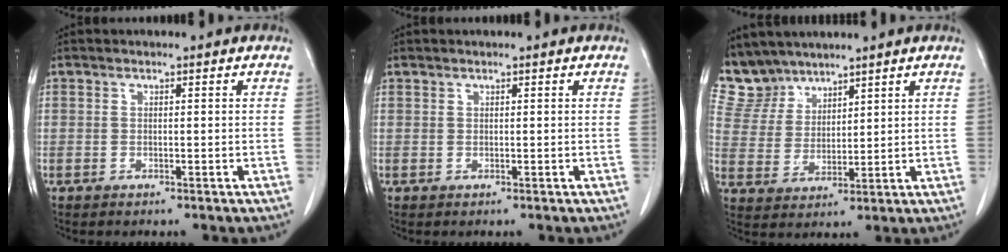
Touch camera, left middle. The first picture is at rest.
{"total": 0.0}
{"total": 6.7, "force": [6.2, 2.4, 0.0], "torque": [-0.011, 0.007, 0.142]}